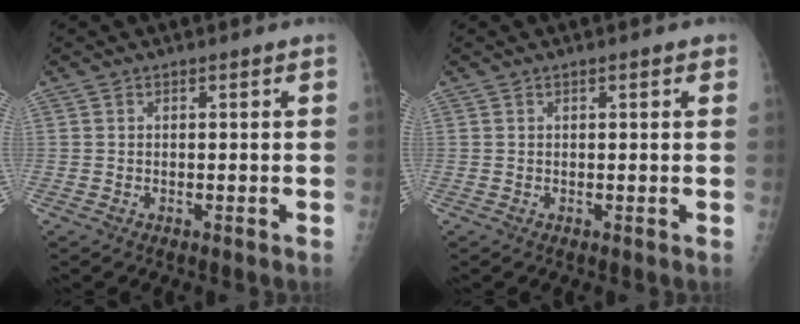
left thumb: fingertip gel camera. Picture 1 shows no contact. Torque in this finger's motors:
{"motor_torque": [-0.03, 0.17, -0.18, -0.19, 0.03]}